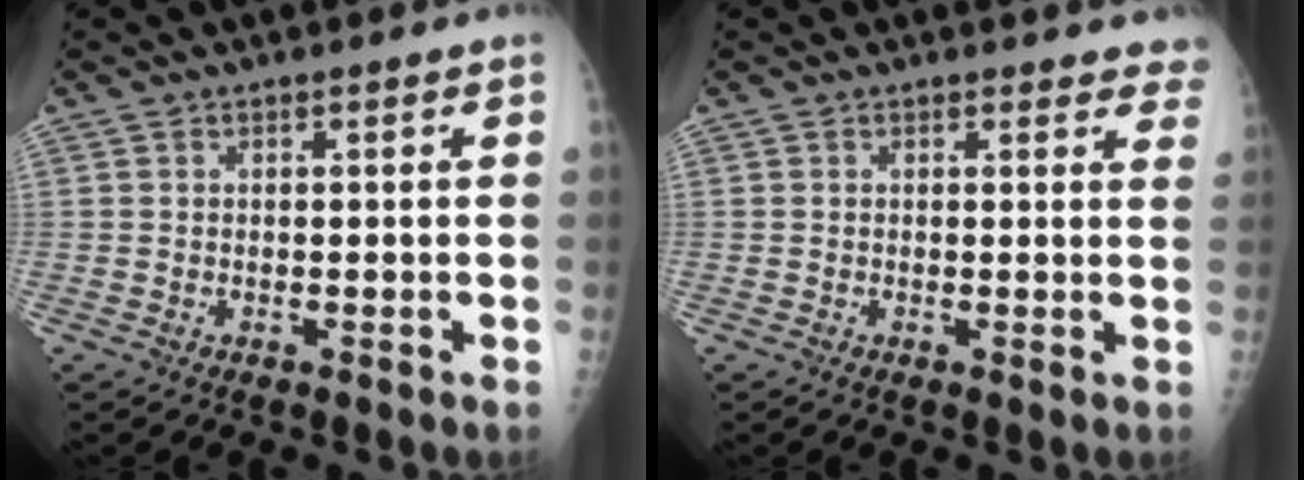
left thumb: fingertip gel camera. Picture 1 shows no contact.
{"total": 4.6, "force": [4.2, 1.8, 0.9], "torque": [0.028, -0.018, 0.025]}